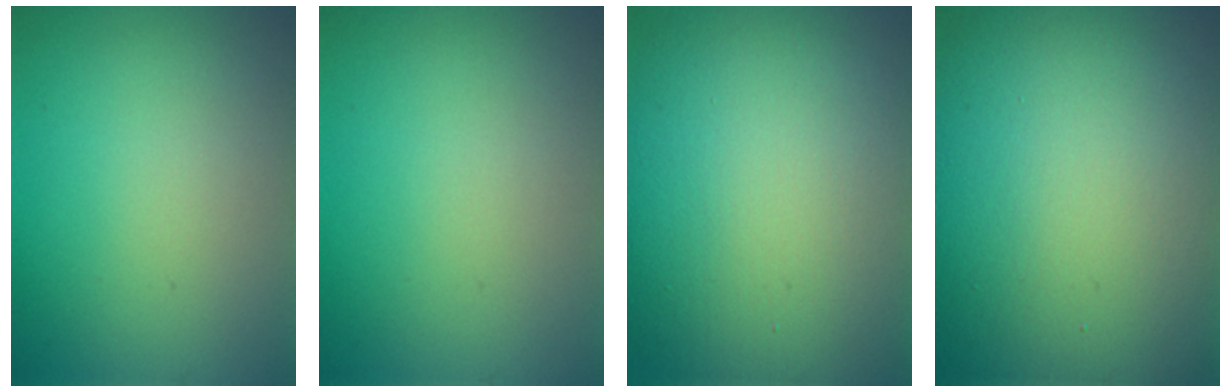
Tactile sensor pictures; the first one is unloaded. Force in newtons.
{"total": 0.0}
{"total": 17.2, "press": 17.1, "slide": 1.2}
{"total": 21.1, "press": 21.0, "slide": 1.4}